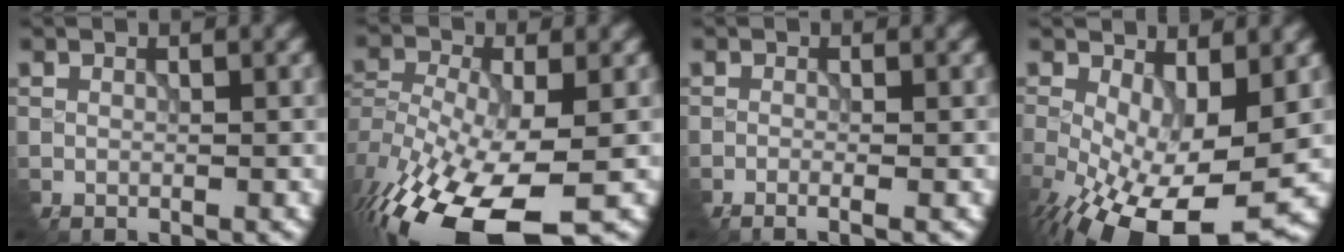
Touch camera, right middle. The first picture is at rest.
{"total": 14.8, "force": [-8.0, 6.3, 10.7], "torque": [-0.249, -0.031, -0.126]}
{"total": 1.8, "force": [-1.0, 0.4, 1.5], "torque": [-0.028, -0.003, -0.020]}
{"total": 11.6, "force": [-3.9, 5.3, 9.6], "torque": [-0.176, -0.033, -0.049]}